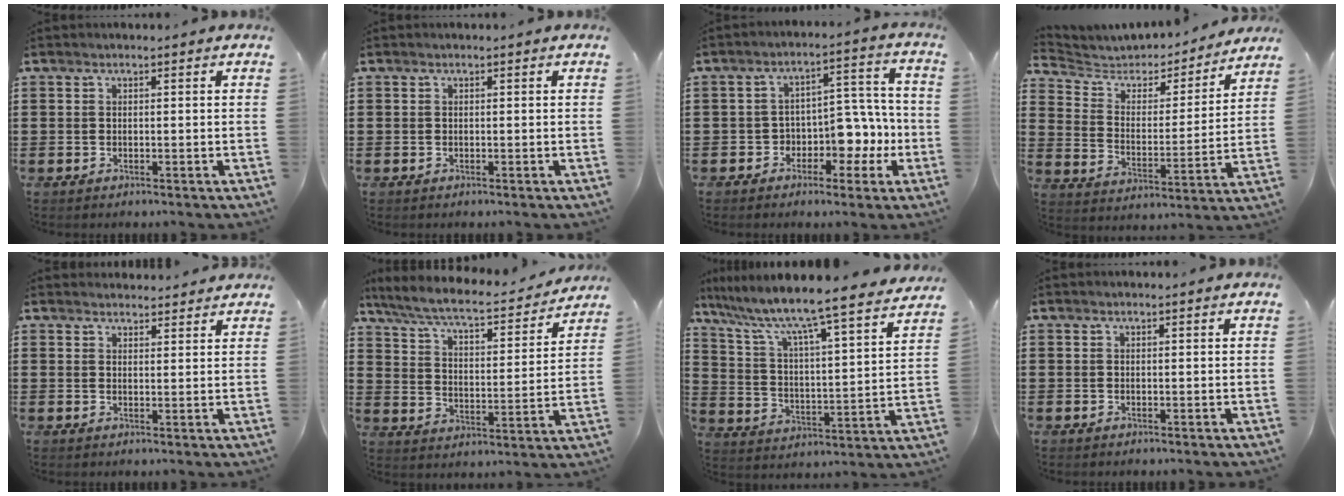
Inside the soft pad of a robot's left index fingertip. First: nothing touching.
{"total": 0.0}
{"total": 6.3, "force": [-2.0, 4.8, 3.6], "torque": [-0.066, 0.009, -0.039]}
{"total": 4.4, "force": [3.8, 2.1, 0.5], "torque": [-0.040, -0.032, 0.059]}
{"total": 2.2, "force": [2.2, 0.2, -0.2], "torque": [-0.002, -0.002, 0.042]}
{"total": 6.6, "force": [6.0, 0.6, 2.9], "torque": [-0.083, -0.040, 0.097]}
{"total": 7.8, "force": [6.9, -0.7, 3.6], "torque": [-0.101, -0.068, 0.105]}
{"total": 0.0}